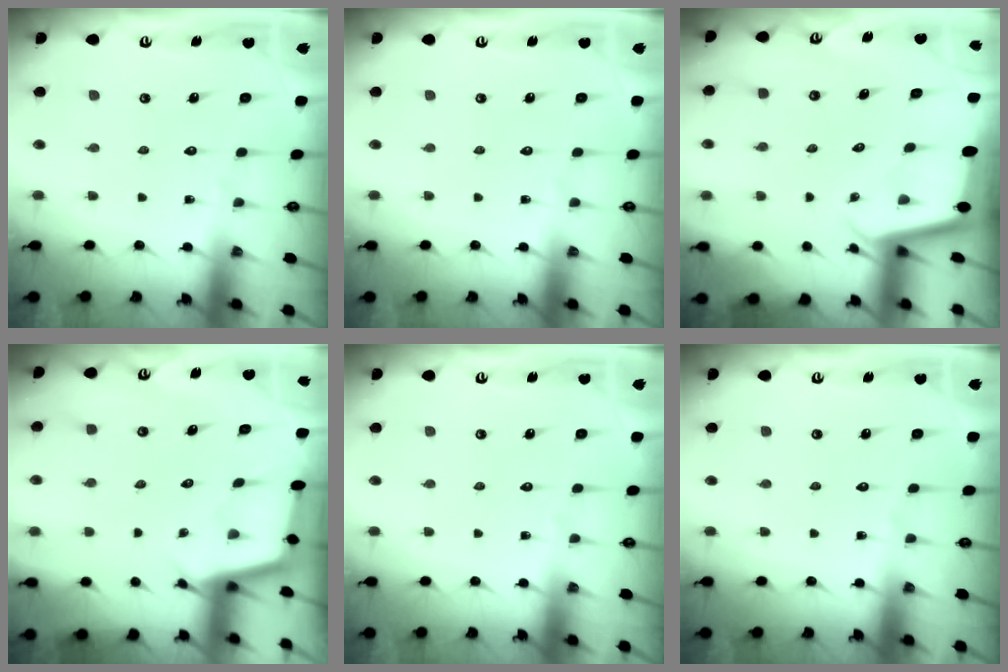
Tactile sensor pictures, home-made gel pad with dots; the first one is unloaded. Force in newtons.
{"total": 0.0}
{"total": 2.7, "press": 2.7, "slide": 0.1}
{"total": 2.7, "press": 2.7, "slide": 0.2}
{"total": 0.0}
{"total": 0.0}